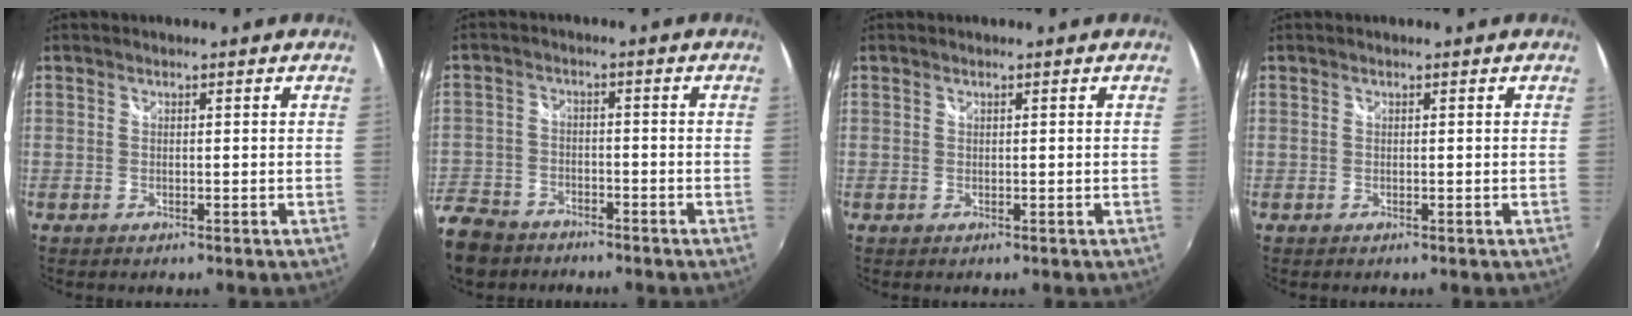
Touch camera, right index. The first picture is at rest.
{"total": 12.2, "force": [-8.2, 8.0, 4.1], "torque": [-0.137, -0.009, -0.151]}
{"total": 0.0}
{"total": 0.0}